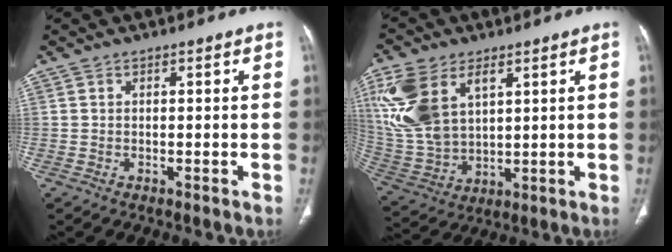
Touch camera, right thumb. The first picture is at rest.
{"total": 16.2, "force": [6.6, 9.6, 11.4], "torque": [-0.243, -0.012, 0.145]}